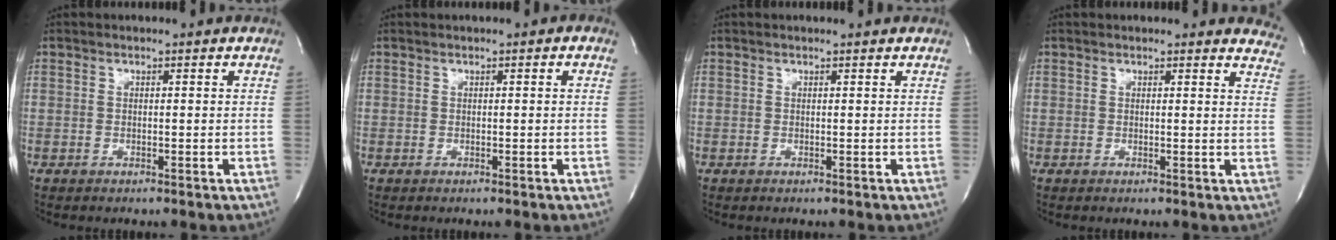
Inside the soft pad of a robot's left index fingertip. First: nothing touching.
{"total": 0.5, "force": [0.2, 0.2, 0.4], "torque": [-0.005, 0.004, 0.001]}
{"total": 0.0}
{"total": 9.7, "force": [9.3, 2.3, 1.6], "torque": [0.020, -0.026, 0.064]}